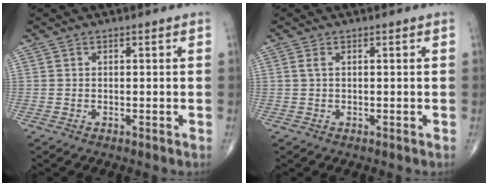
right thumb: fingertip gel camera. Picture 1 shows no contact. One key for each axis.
{"total": 0.9, "fx": 0.2, "fy": 0.3, "fz": 0.8, "tx": -0.026, "ty": 0.004, "tz": 0.003}